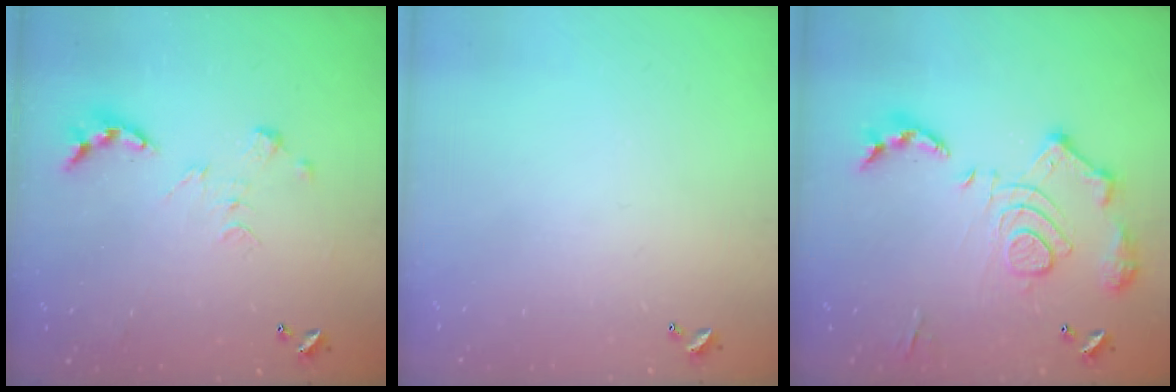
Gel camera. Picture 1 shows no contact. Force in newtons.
{"total": 0.0}
{"total": 16.6, "press": 16.6, "slide": 1.7}